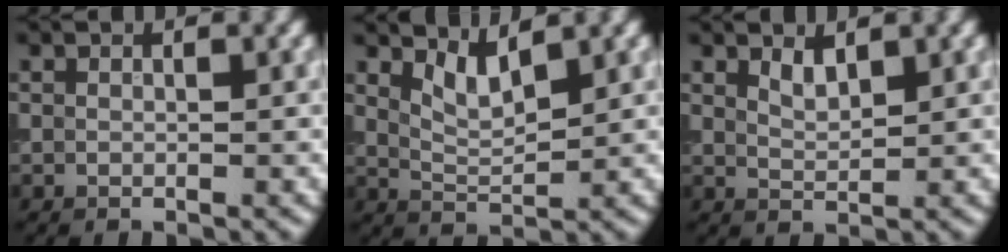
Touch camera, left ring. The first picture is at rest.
{"total": 2.6, "force": [1.8, 0.8, 1.8], "torque": [-0.038, -0.010, 0.039]}
{"total": 1.6, "force": [1.1, 0.6, 1.0], "torque": [-0.020, -0.002, 0.024]}